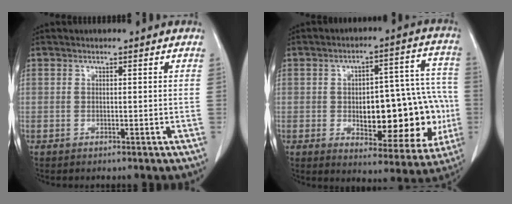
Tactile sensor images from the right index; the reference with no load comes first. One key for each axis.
{"total": 19.4, "fx": -3.2, "fy": 8.1, "fz": 17.3, "tx": -0.190, "ty": 0.039, "tz": -0.018}